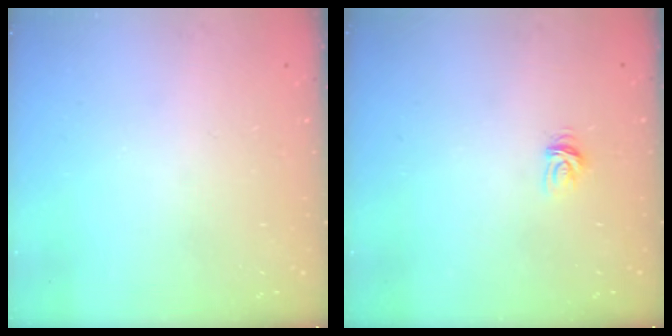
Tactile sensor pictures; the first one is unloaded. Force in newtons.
{"total": 3.7, "press": 3.7, "slide": 0.4}